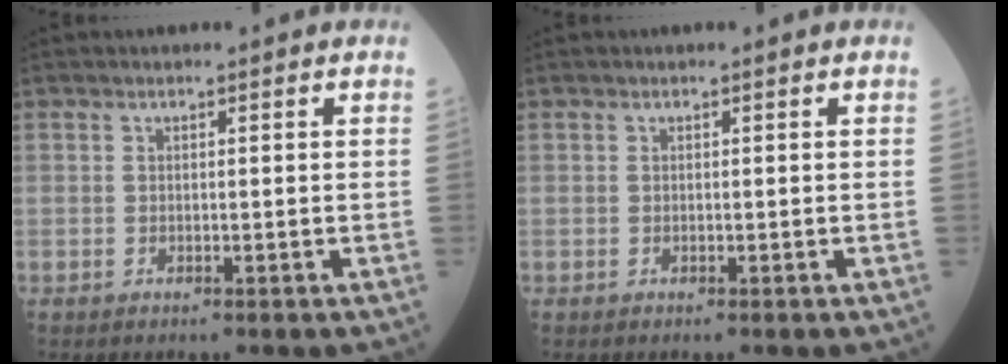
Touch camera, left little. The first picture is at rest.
{"total": 0.0}